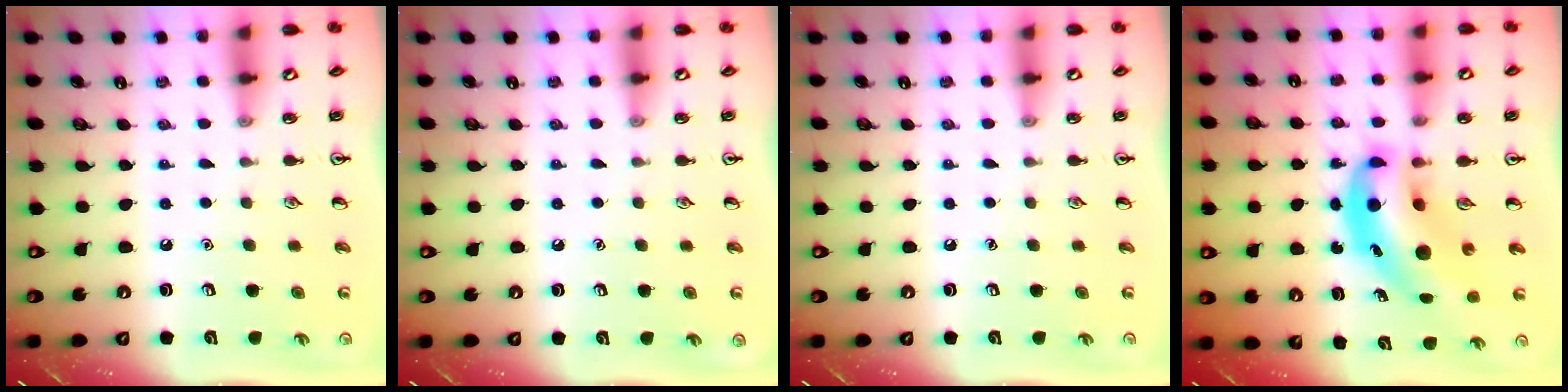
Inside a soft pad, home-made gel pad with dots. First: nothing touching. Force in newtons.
{"total": 0.0}
{"total": 0.0}
{"total": 11.9, "press": 11.5, "slide": 3.3}